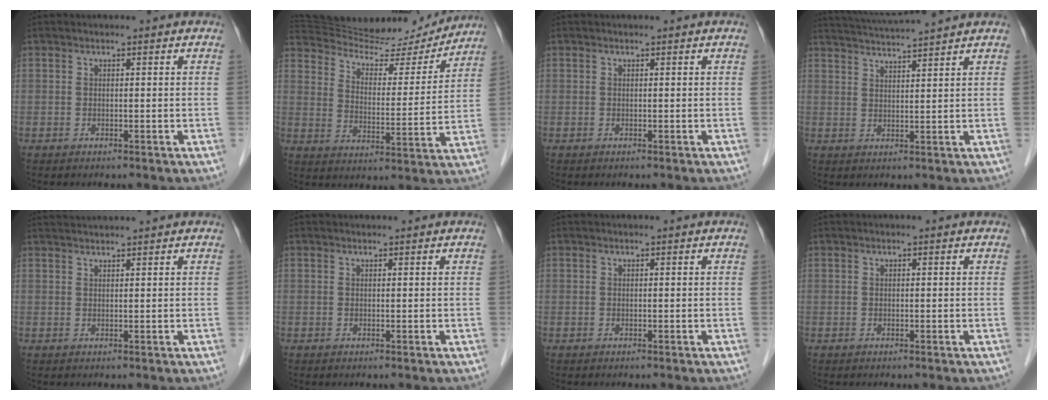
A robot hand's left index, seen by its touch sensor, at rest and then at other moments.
{"total": 21.6, "force": [20.2, 4.6, 5.9], "torque": [-0.105, -0.017, 0.293]}
{"total": 0.0}
{"total": 8.2, "force": [7.6, -1.5, 2.6], "torque": [-0.054, 0.013, 0.119]}
{"total": 3.7, "force": [3.5, -0.7, 0.9], "torque": [-0.012, 0.023, 0.060]}
{"total": 0.5, "force": [0.5, 0.0, 0.0], "torque": [-0.007, 0.002, 0.009]}
{"total": 0.0}
{"total": 0.0}